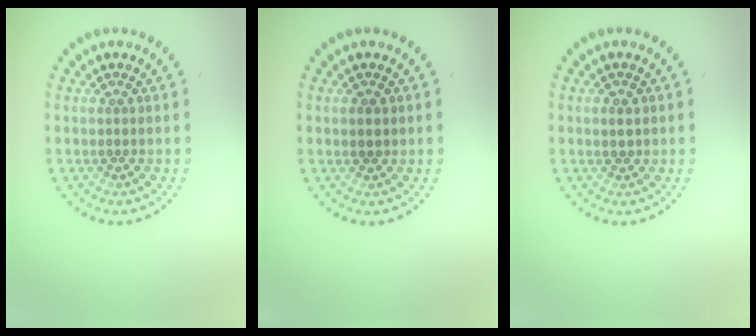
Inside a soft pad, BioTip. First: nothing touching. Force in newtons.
{"total": 1.2, "press": 1.1, "slide": 0.4}
{"total": 1.2, "press": 1.0, "slide": 0.6}